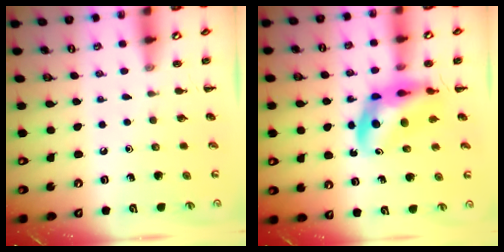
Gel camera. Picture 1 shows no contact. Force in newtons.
{"total": 11.2, "press": 10.6, "slide": 3.4}